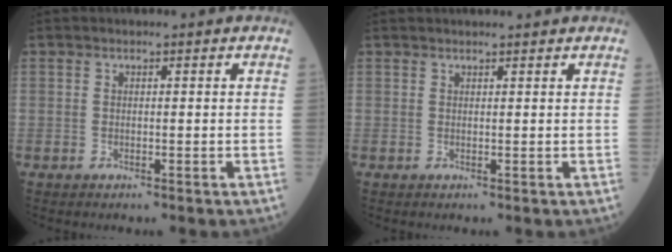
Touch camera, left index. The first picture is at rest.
{"total": 3.1, "force": [3.0, 0.2, 0.8], "torque": [-0.009, 0.020, 0.040]}